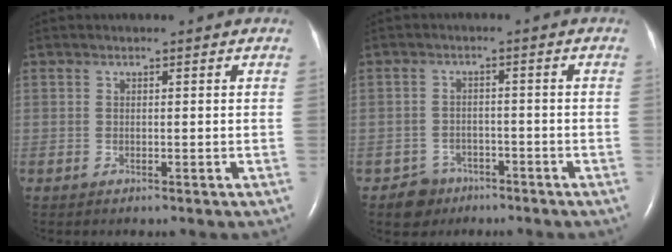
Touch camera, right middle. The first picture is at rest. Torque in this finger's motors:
{"motor_torque": [0.23, -0.43, 0.04, 0.01]}